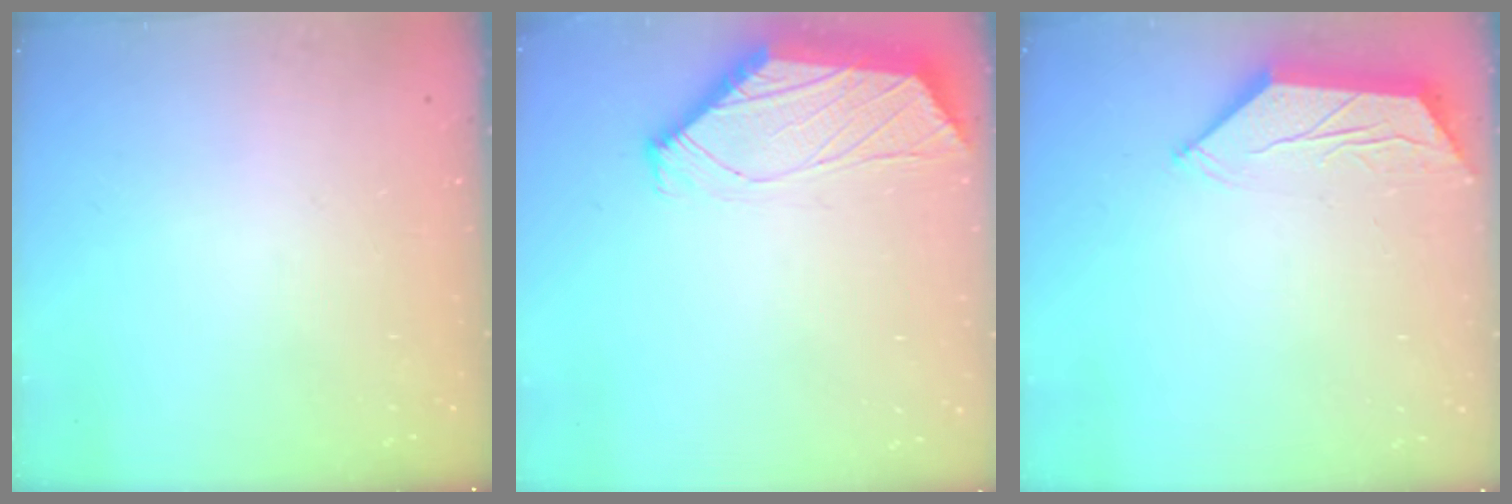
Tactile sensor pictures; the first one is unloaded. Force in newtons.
{"total": 2.1, "press": 2.1, "slide": 0.5}
{"total": 3.3, "press": 3.3, "slide": 0.4}